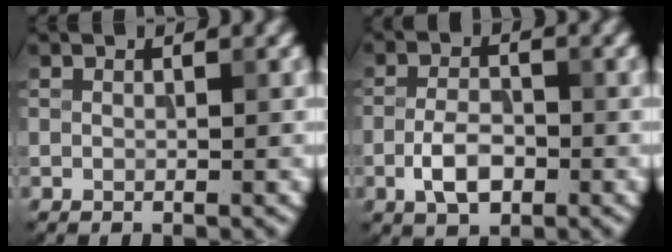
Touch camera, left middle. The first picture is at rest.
{"total": 3.5, "force": [-1.4, 1.8, 2.7], "torque": [-0.052, 0.002, -0.030]}